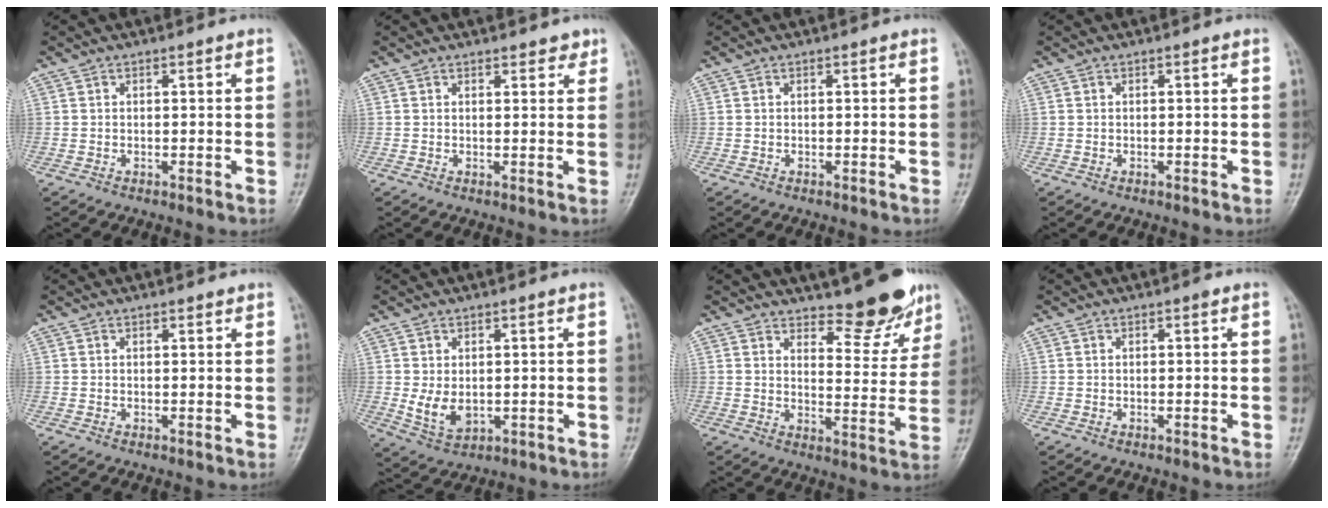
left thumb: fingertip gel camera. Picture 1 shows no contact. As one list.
[{"total": 2.4, "force": [1.9, 1.1, 0.9], "torque": [0.006, -0.010, 0.020]}, {"total": 0.0}, {"total": 0.0}, {"total": 1.0, "force": [0.8, 0.4, 0.4], "torque": [-0.006, -0.005, 0.010]}, {"total": 5.8, "force": [0.6, 3.8, 4.3], "torque": [-0.068, -0.016, 0.025]}, {"total": 10.5, "force": [8.7, 3.5, 4.8], "torque": [-0.034, -0.073, 0.123]}, {"total": 0.6, "force": [0.3, 0.2, 0.5], "torque": [-0.008, 0.000, 0.001]}]